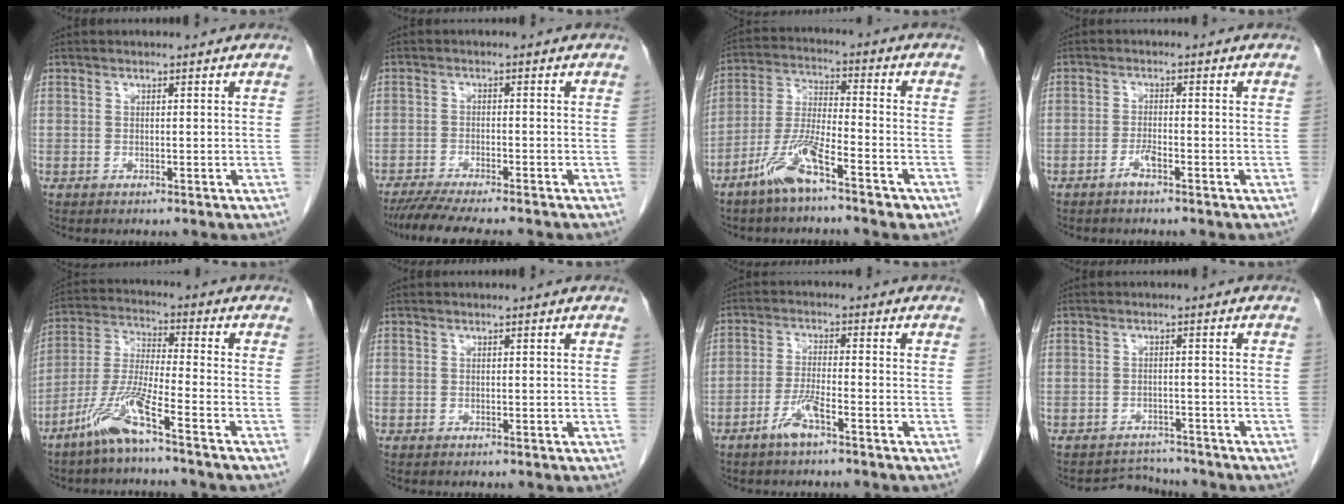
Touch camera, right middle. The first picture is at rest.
{"total": 9.6, "force": [-8.4, 0.6, 4.8], "torque": [-0.069, -0.020, -0.130]}
{"total": 9.2, "force": [-6.0, 1.5, 6.8], "torque": [-0.147, -0.005, -0.117]}
{"total": 1.9, "force": [-1.4, 0.1, 1.4], "torque": [-0.029, 0.000, -0.026]}
{"total": 9.4, "force": [-6.2, -0.3, 7.0], "torque": [-0.156, -0.014, -0.127]}
{"total": 0.0}
{"total": 4.1, "force": [-2.7, 0.2, 3.1], "torque": [-0.066, -0.003, -0.056]}
{"total": 3.6, "force": [-3.4, 0.6, -1.2], "torque": [0.016, 0.004, -0.049]}